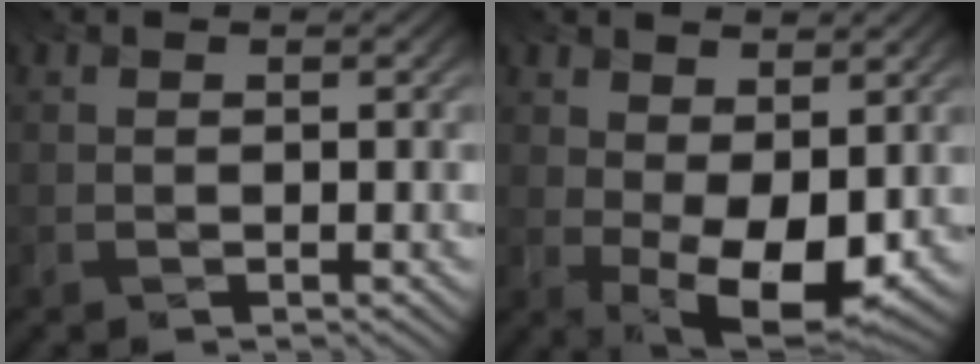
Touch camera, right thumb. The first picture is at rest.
{"total": 9.0, "force": [0.2, 4.8, 7.6], "torque": [-0.130, -0.011, 0.009]}